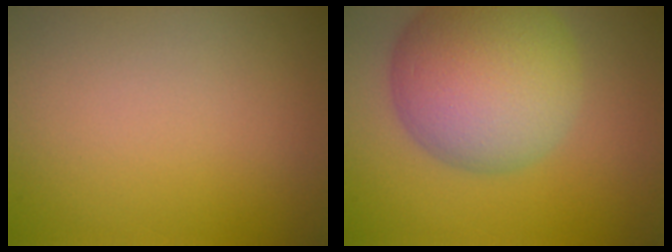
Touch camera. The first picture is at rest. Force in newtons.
{"total": 10.7, "press": 10.7, "slide": 0.1}